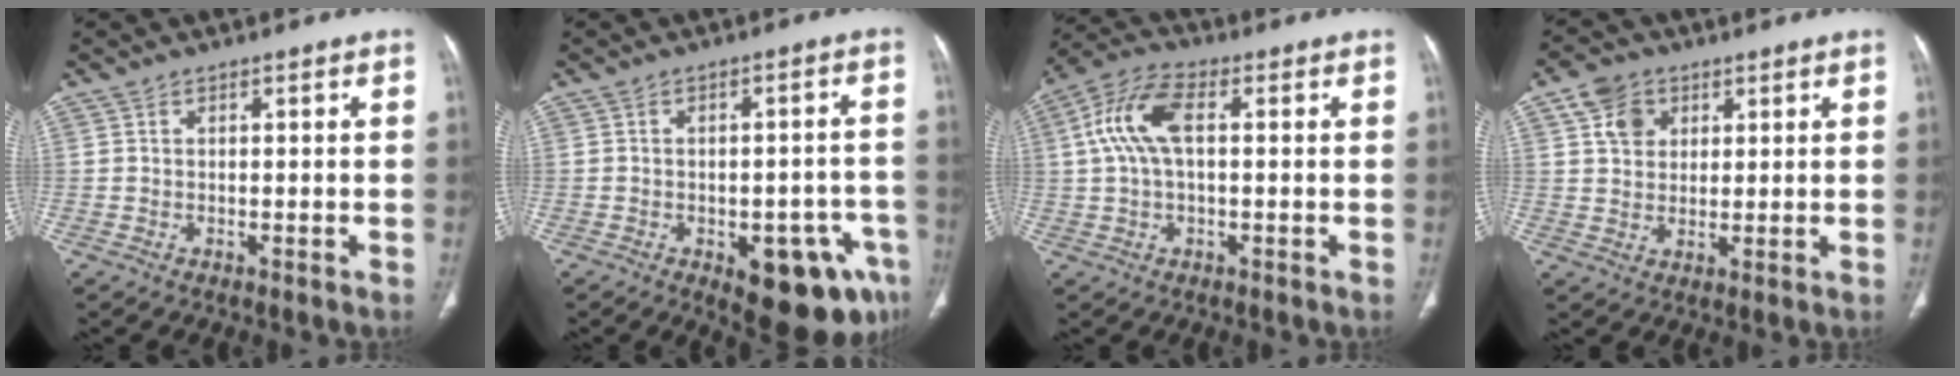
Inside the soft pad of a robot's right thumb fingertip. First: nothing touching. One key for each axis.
{"total": 14.3, "fx": -6.8, "fy": 6.4, "fz": 10.9, "tx": -0.087, "ty": 0.032, "tz": -0.072}
{"total": 9.9, "fx": 1.5, "fy": 4.9, "fz": 8.5, "tx": -0.186, "ty": 0.032, "tz": 0.024}
{"total": 6.4, "fx": 2.7, "fy": 5.0, "fz": 2.9, "tx": -0.028, "ty": -0.006, "tz": 0.048}